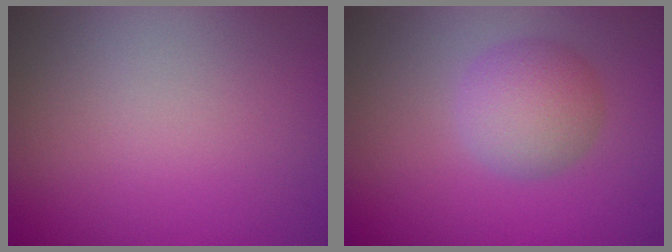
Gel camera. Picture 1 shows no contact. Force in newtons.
{"total": 3.8, "press": 3.8, "slide": 0.1}